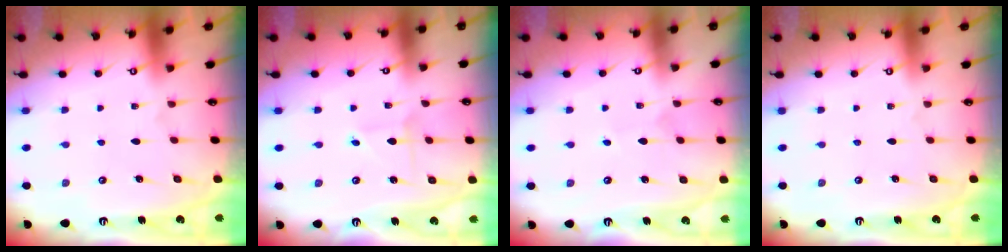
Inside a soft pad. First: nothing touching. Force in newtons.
{"total": 2.3, "press": 2.3, "slide": 0.2}
{"total": 1.8, "press": 1.8, "slide": 0.2}
{"total": 0.0}